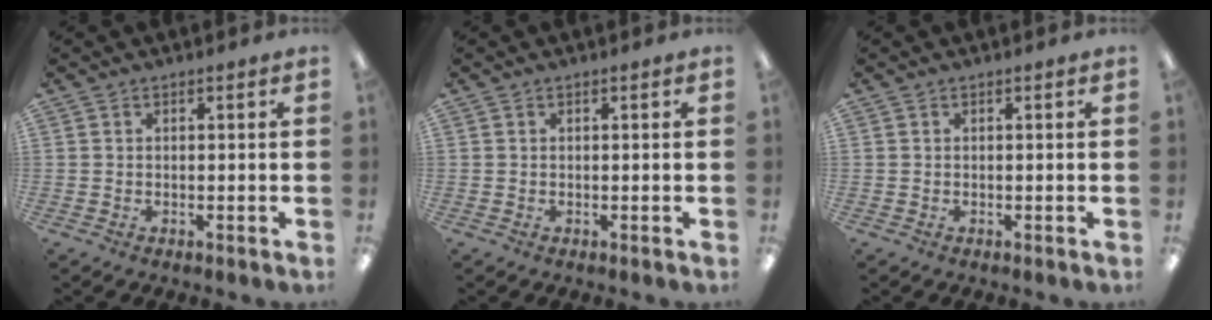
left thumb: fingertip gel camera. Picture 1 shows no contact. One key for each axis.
{"total": 0.0}
{"total": 0.0}